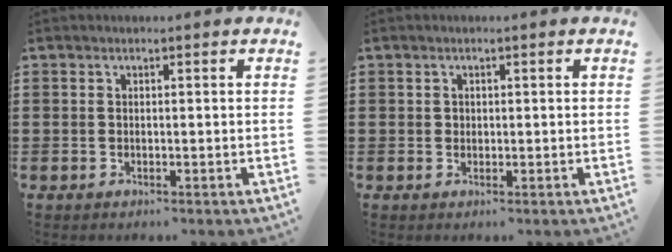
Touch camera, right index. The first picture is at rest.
{"total": 0.7, "force": [0.3, 0.7, 0.2], "torque": [-0.005, 0.003, 0.005]}